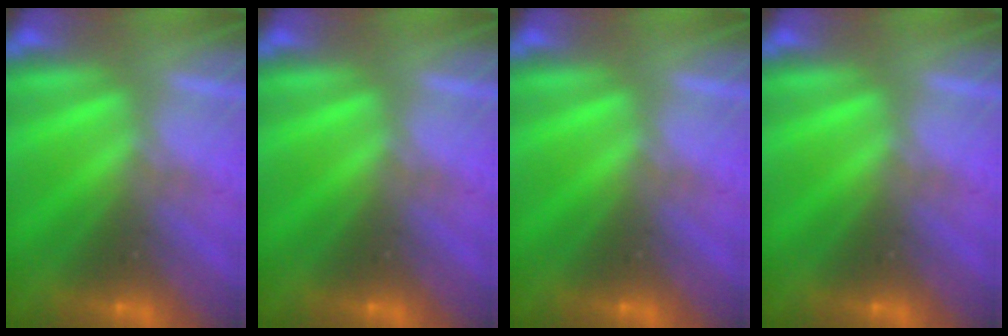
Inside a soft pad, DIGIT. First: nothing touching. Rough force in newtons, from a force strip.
{"total": 0.0}
{"total": 0.0}
{"total": 0.0}